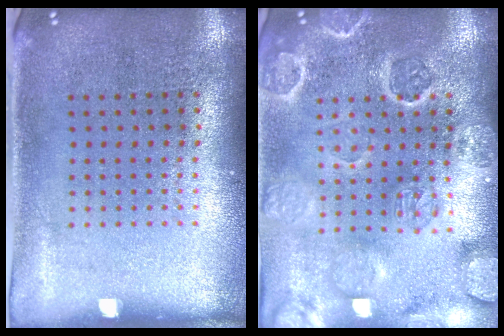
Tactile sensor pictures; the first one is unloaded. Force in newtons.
{"total": 3.3, "press": 3.1, "slide": 1.0}